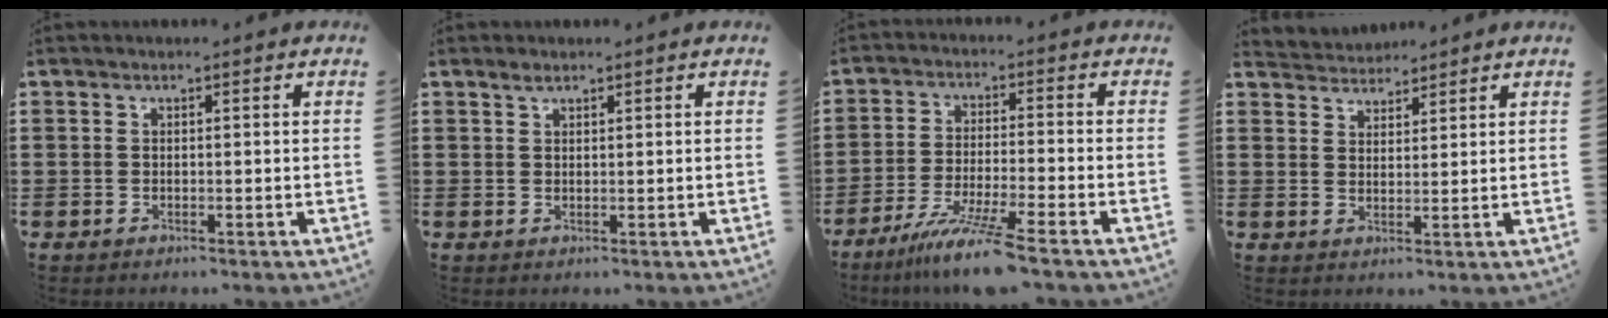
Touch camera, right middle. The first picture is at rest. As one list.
[{"total": 1.2, "force": [1.1, 0.3, 0.5], "torque": [-0.012, 0.001, 0.020]}, {"total": 8.1, "force": [-6.4, -0.6, 4.9], "torque": [-0.093, -0.021, -0.122]}, {"total": 3.1, "force": [3.0, 0.4, -0.7], "torque": [0.001, -0.010, 0.056]}]